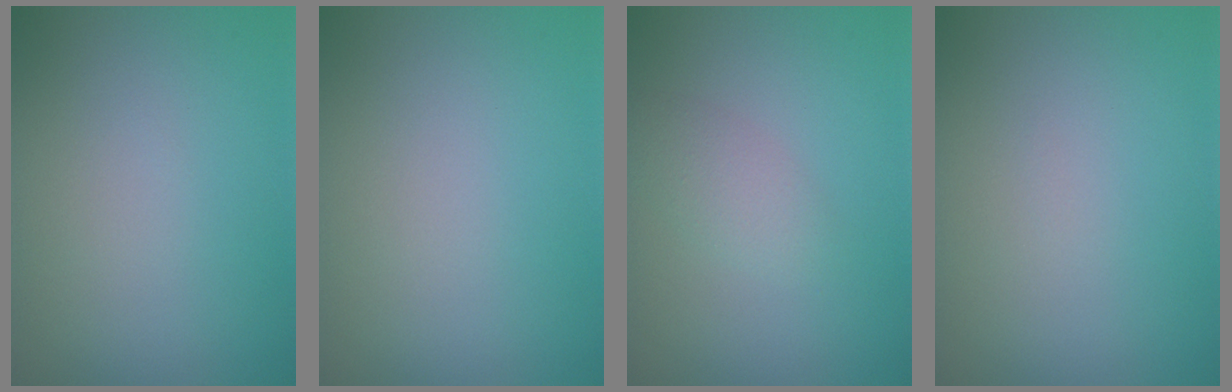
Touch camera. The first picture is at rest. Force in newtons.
{"total": 0.0}
{"total": 1.8, "press": 1.8, "slide": 0.1}
{"total": 0.0}